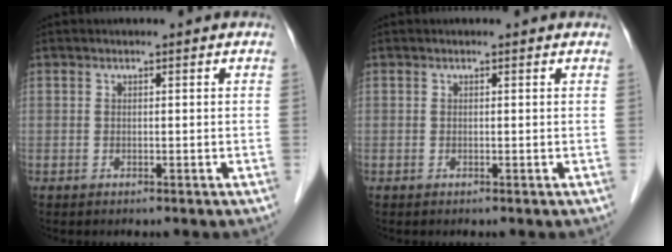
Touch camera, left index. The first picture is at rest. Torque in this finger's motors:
{"motor_torque": [-0.07, 0.13, -0.27, -0.03]}